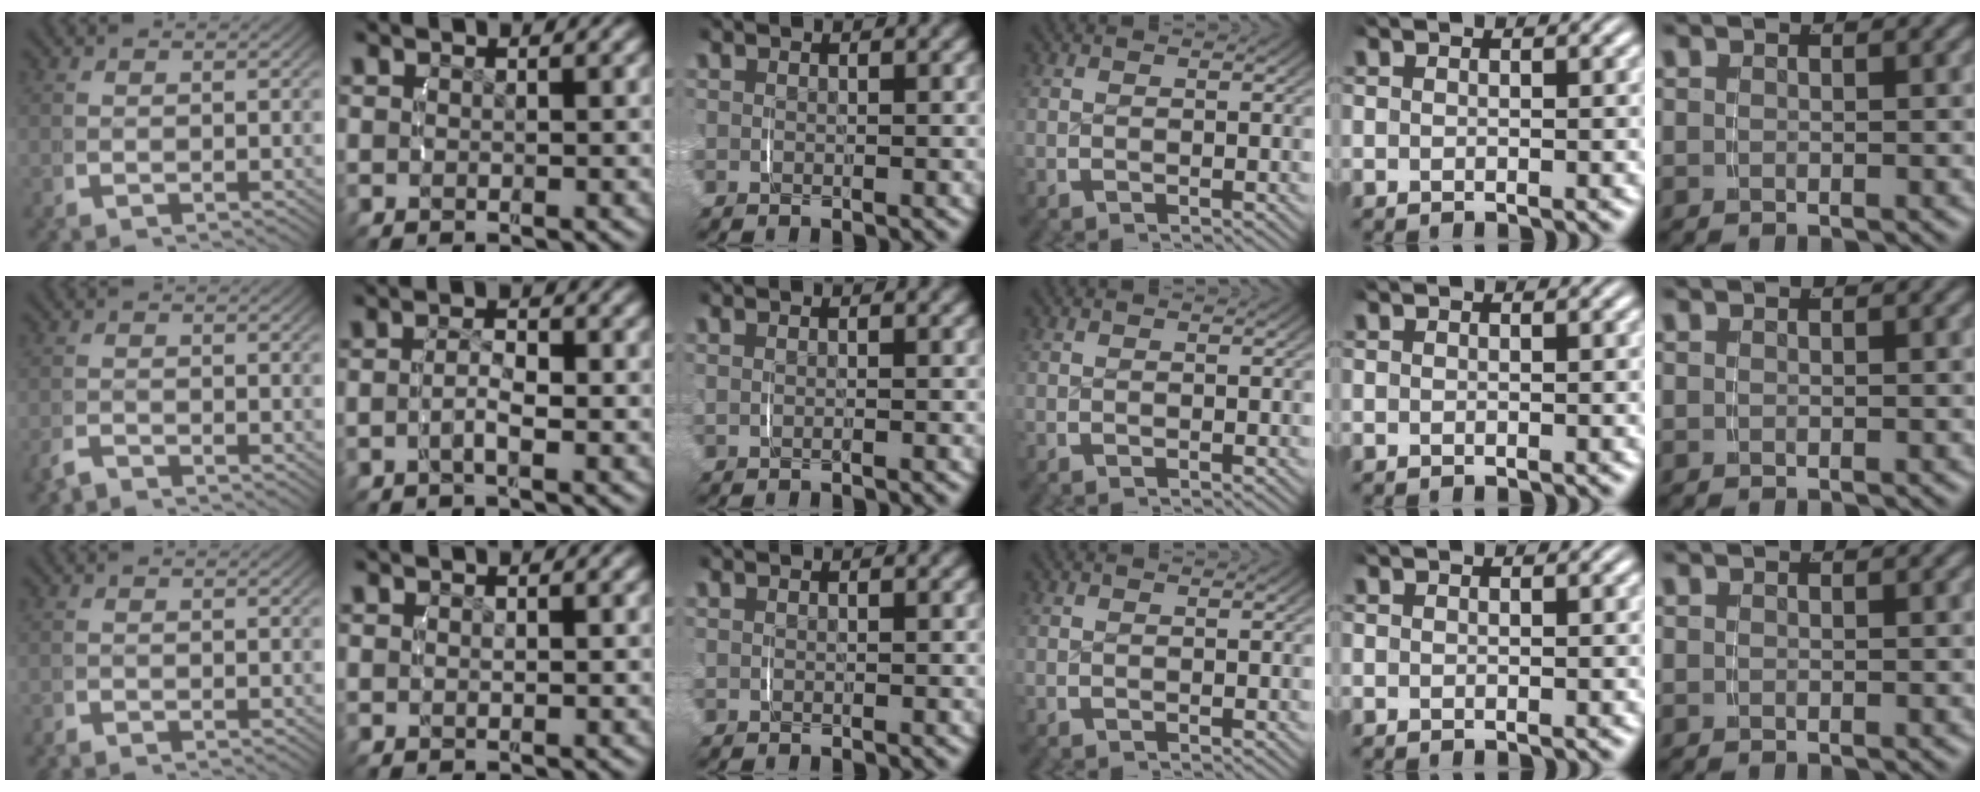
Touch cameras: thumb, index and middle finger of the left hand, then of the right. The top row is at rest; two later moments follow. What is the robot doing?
{"motion": "lift_and_place", "object": "toothpaste"}